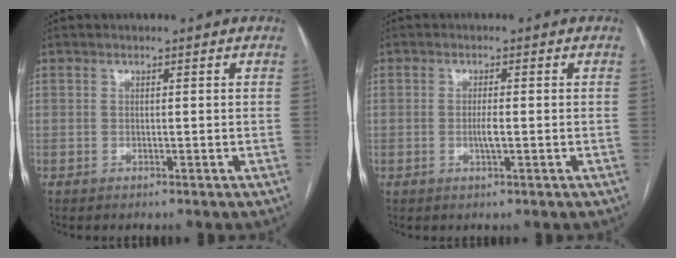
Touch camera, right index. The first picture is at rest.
{"total": 1.8, "force": [-0.4, 0.0, 1.8], "torque": [-0.037, -0.002, -0.007]}